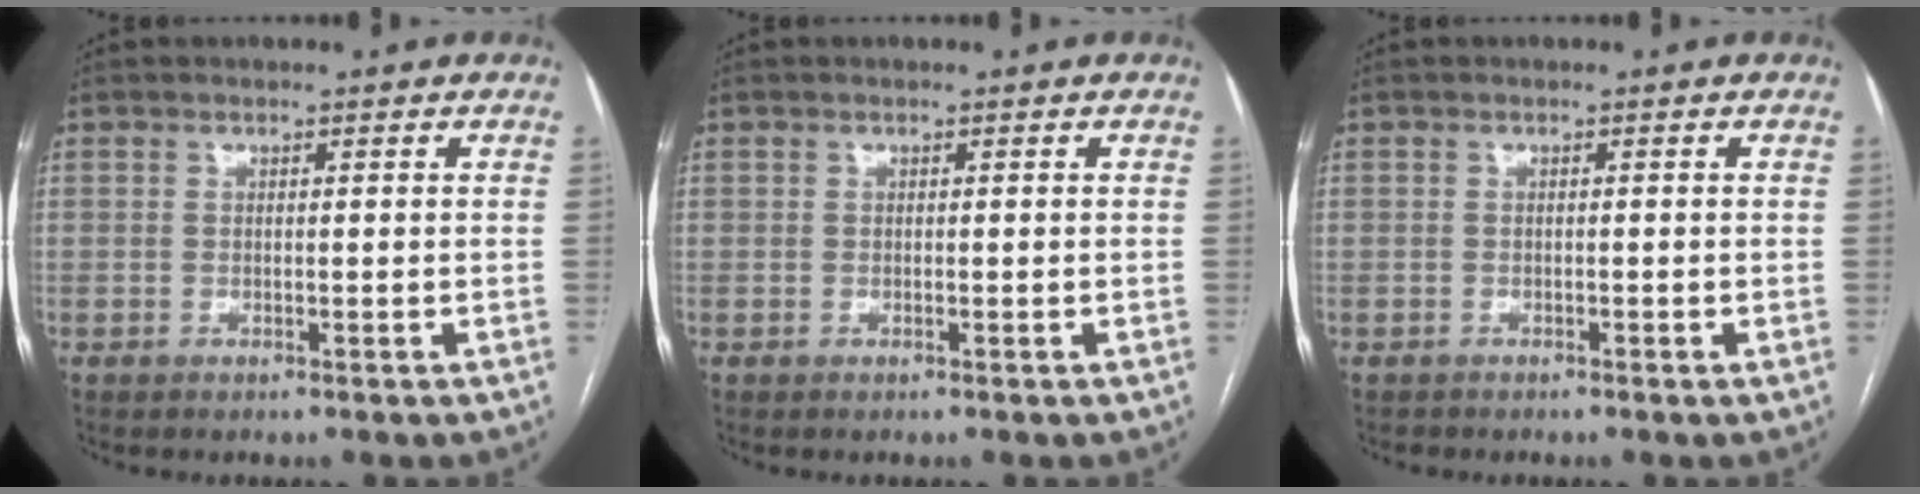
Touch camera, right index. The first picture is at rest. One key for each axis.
{"total": 0.0}
{"total": 0.8, "fx": -0.6, "fy": 0.5, "fz": -0.2, "tx": -0.002, "ty": 0.002, "tz": -0.015}